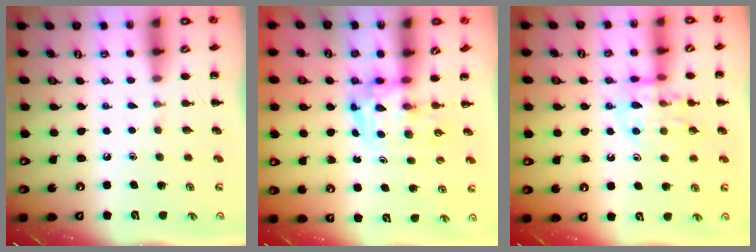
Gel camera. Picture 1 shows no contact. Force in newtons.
{"total": 3.6, "press": 3.5, "slide": 0.6}
{"total": 11.7, "press": 11.6, "slide": 1.2}